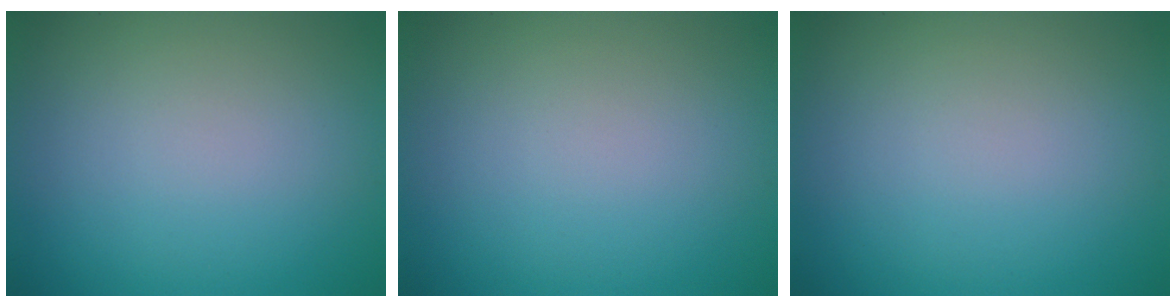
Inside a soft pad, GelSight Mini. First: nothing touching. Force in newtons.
{"total": 0.0}
{"total": 0.0}